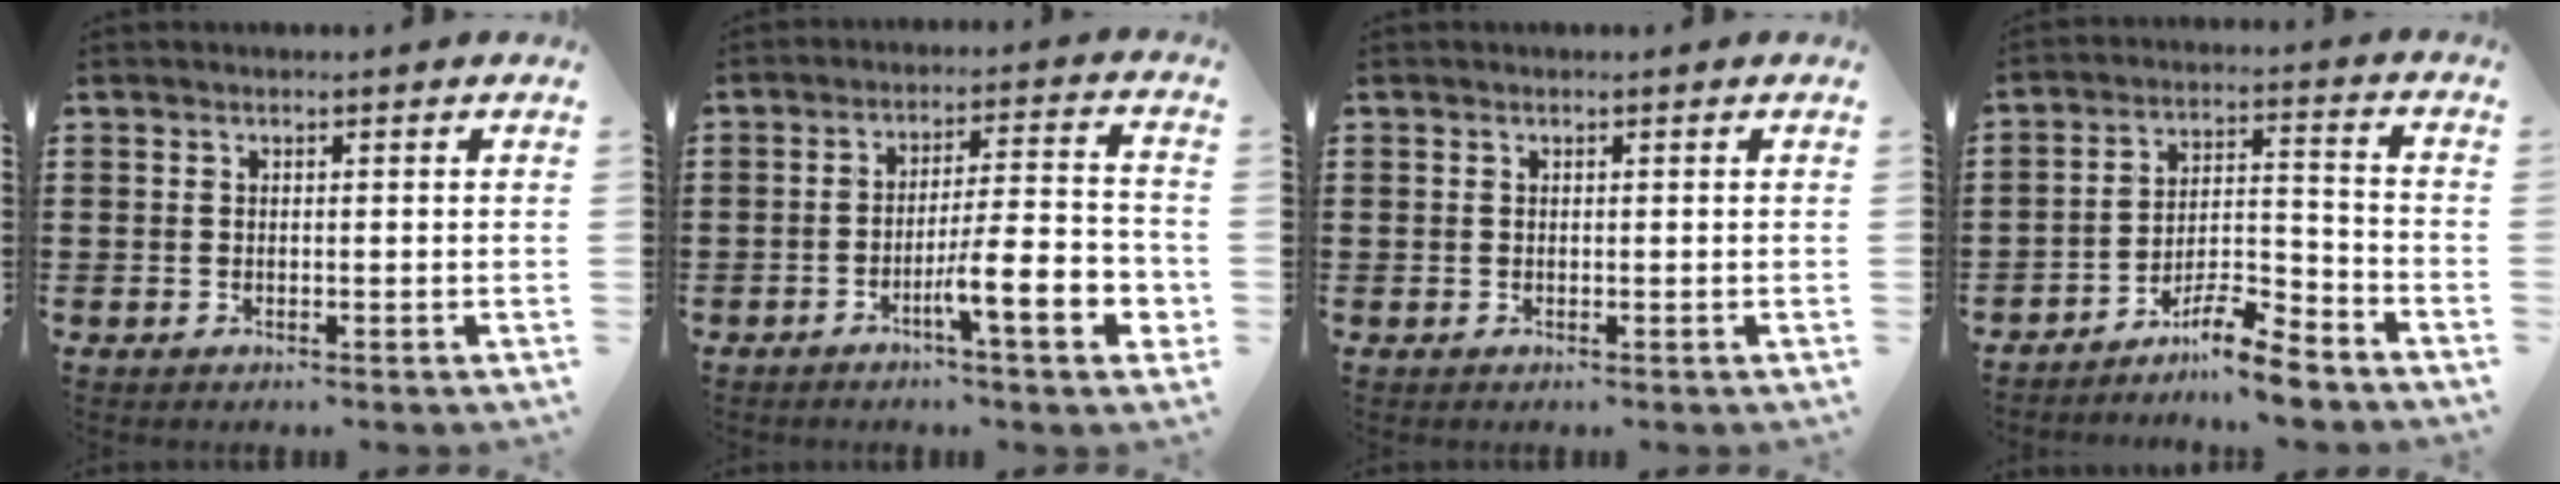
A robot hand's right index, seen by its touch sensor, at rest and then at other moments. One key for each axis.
{"total": 9.9, "fx": -4.3, "fy": 1.6, "fz": 8.7, "tx": -0.140, "ty": -0.005, "tz": -0.078}
{"total": 0.0}
{"total": 8.3, "fx": -7.1, "fy": 1.5, "fz": 3.9, "tx": -0.064, "ty": 0.022, "tz": -0.132}